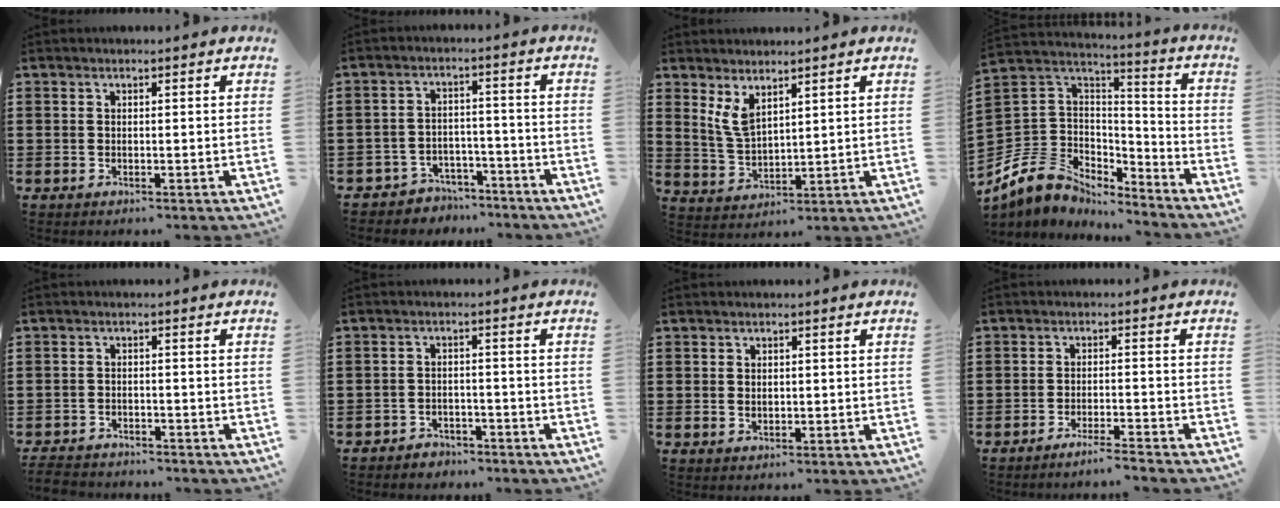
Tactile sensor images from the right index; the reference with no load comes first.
{"total": 4.2, "force": [-4.0, 1.3, 0.0], "torque": [-0.007, 0.007, -0.082]}
{"total": 4.6, "force": [2.8, 1.9, 3.1], "torque": [-0.076, -0.006, 0.050]}
{"total": 8.3, "force": [-6.1, 5.6, 0.8], "torque": [-0.067, -0.004, -0.122]}
{"total": 2.7, "force": [-2.7, 0.1, -0.1], "torque": [-0.004, -0.003, -0.058]}
{"total": 2.7, "force": [-2.6, 0.7, -0.2], "torque": [-0.004, 0.002, -0.056]}
{"total": 1.1, "force": [0.4, 0.9, 0.4], "torque": [-0.010, 0.007, 0.007]}
{"total": 3.1, "force": [-2.9, -0.6, 0.8], "torque": [-0.013, -0.005, -0.057]}